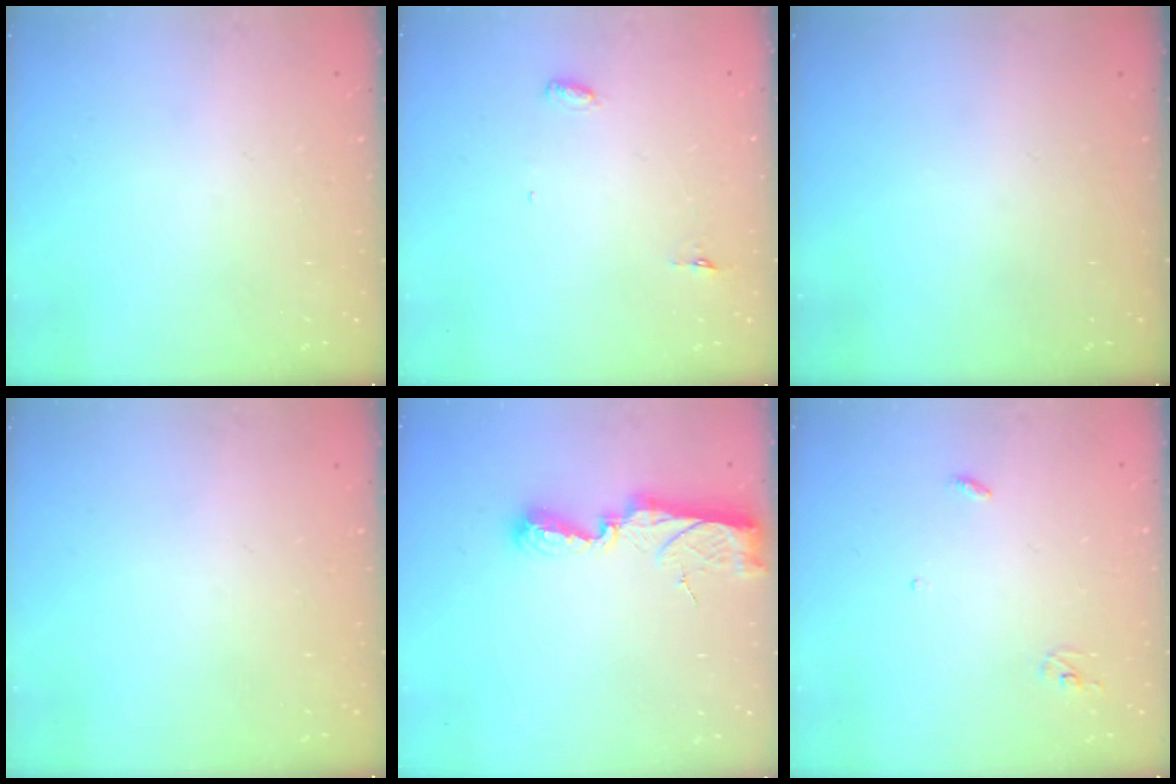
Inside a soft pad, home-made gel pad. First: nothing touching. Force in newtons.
{"total": 3.0, "press": 2.8, "slide": 0.9}
{"total": 0.0}
{"total": 0.0}
{"total": 9.8, "press": 9.7, "slide": 0.9}
{"total": 3.0, "press": 2.9, "slide": 0.2}